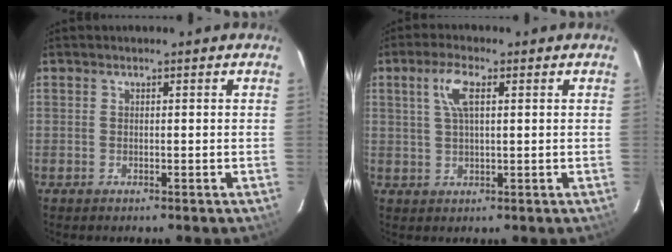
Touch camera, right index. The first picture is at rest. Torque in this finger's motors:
{"motor_torque": [0.21, -0.08, 0.14, 0.09]}